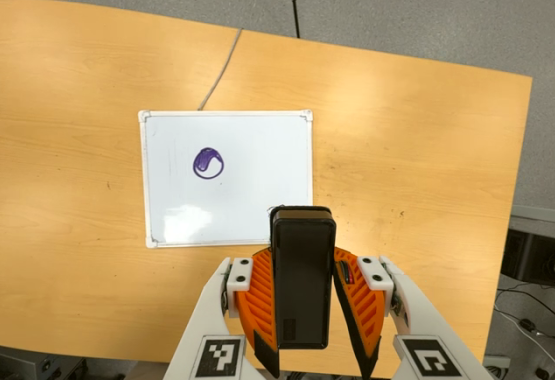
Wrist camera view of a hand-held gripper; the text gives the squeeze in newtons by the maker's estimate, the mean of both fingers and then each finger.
{"total": 4.4, "left": 3.7, "right": 5.0}